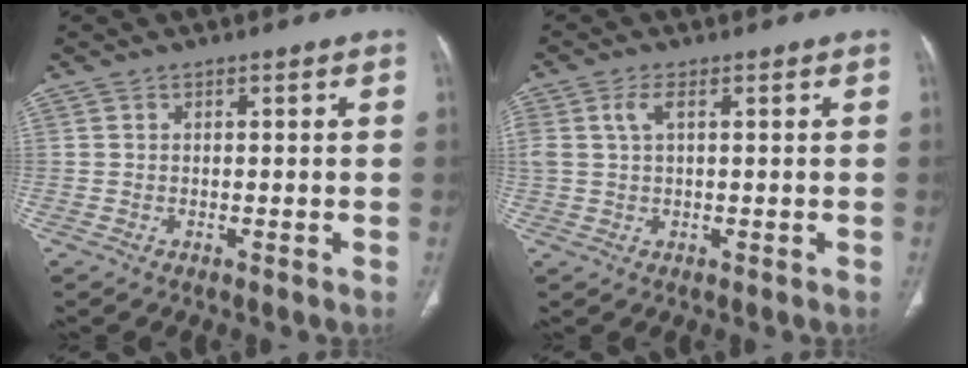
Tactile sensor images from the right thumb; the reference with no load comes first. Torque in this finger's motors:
{"motor_torque": [0.05, 0.05, 0.32, 0.82, 0.08]}